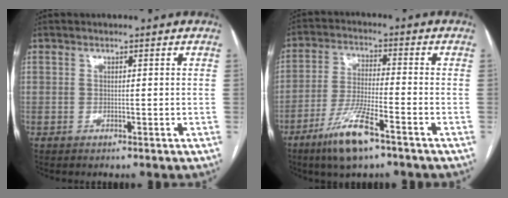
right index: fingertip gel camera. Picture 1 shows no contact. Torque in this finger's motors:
{"motor_torque": [1.03, -0.72, 0.21, 0.12]}